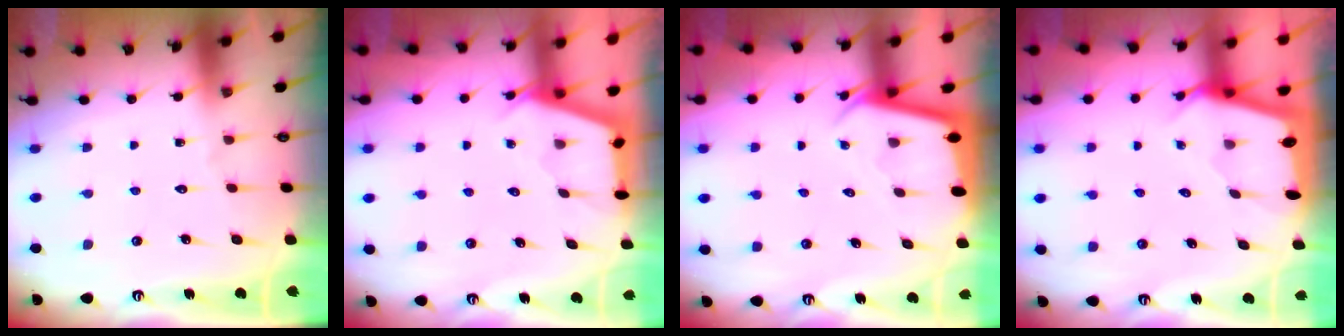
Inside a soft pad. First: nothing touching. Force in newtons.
{"total": 2.6, "press": 2.6, "slide": 0.3}
{"total": 2.3, "press": 2.3, "slide": 0.1}
{"total": 2.1, "press": 2.1, "slide": 0.1}